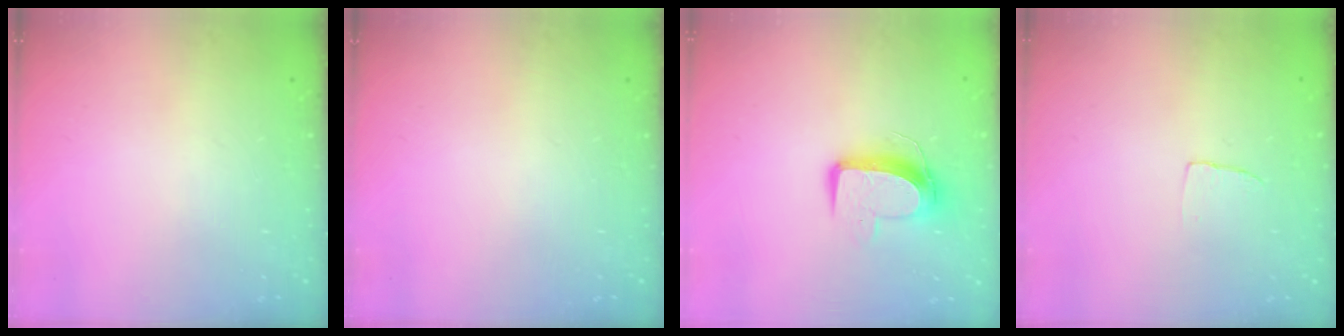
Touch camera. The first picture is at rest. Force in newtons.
{"total": 0.0}
{"total": 10.2, "press": 10.2, "slide": 0.8}
{"total": 2.4, "press": 2.4, "slide": 0.1}